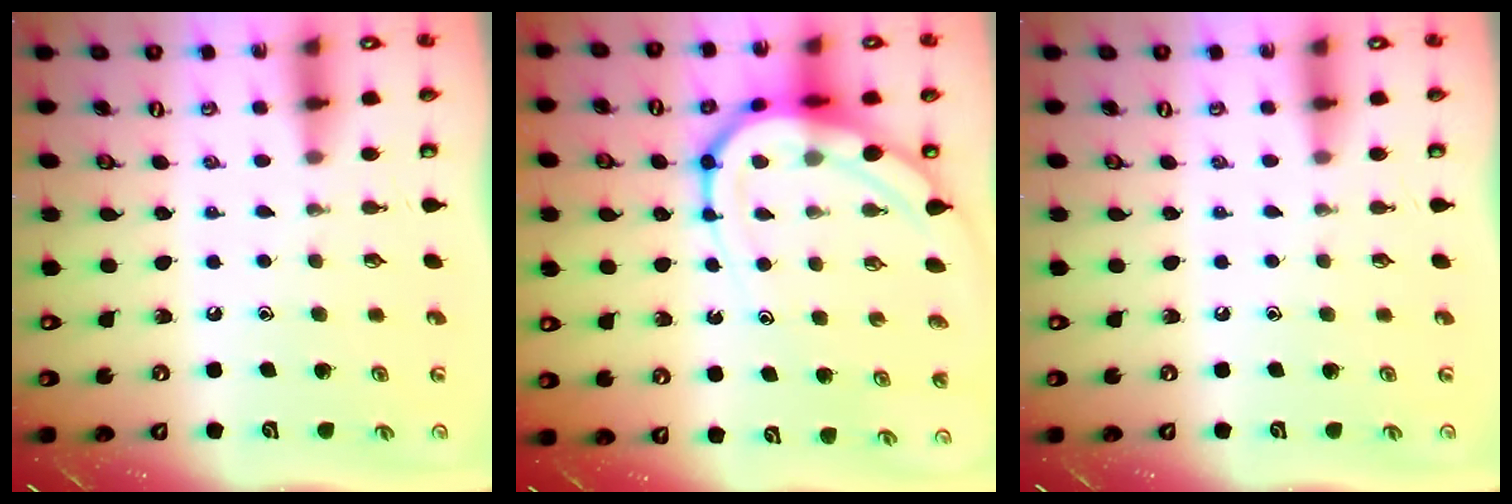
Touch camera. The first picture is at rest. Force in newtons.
{"total": 12.9, "press": 12.9, "slide": 1.2}
{"total": 0.0}